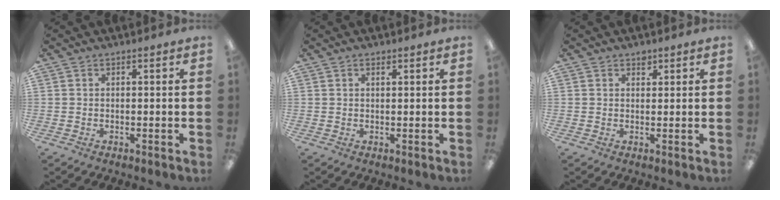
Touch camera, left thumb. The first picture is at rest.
{"total": 0.9, "force": [0.6, 0.3, 0.5], "torque": [-0.003, -0.003, 0.010]}
{"total": 1.5, "force": [1.2, 0.8, 0.4], "torque": [0.000, -0.002, 0.020]}